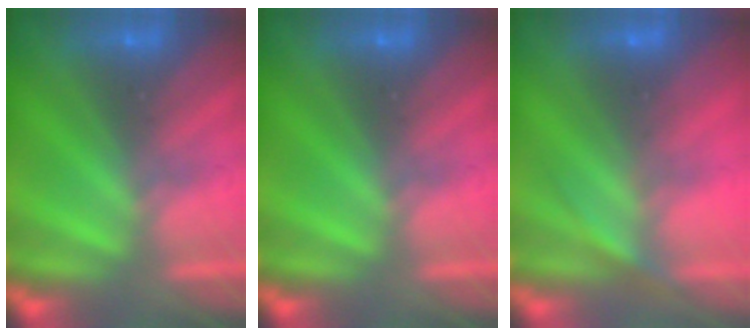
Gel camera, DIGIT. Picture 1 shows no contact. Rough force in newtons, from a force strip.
{"total": 0.0}
{"total": 3.8}